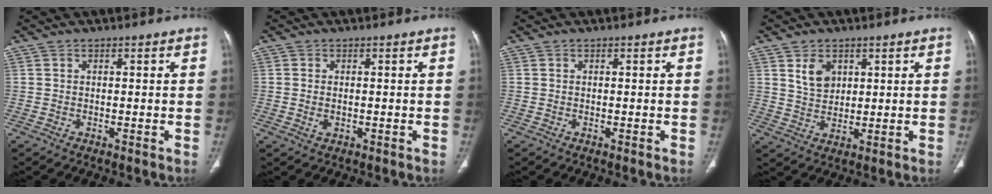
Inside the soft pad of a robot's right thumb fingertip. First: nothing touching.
{"total": 1.8, "force": [-0.2, 1.1, 1.3], "torque": [-0.029, 0.001, -0.002]}
{"total": 0.0}
{"total": 5.3, "force": [2.4, 3.7, 2.9], "torque": [-0.036, -0.018, 0.051]}